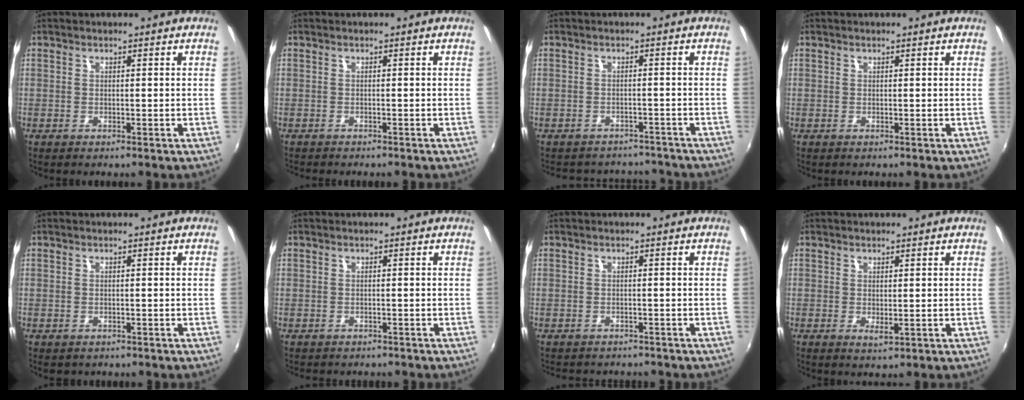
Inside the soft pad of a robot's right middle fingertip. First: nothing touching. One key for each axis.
{"total": 1.8, "fx": -1.7, "fy": 0.4, "fz": 0.4, "tx": -0.017, "ty": -0.010, "tz": -0.027}
{"total": 8.9, "fx": -7.9, "fy": 3.7, "fz": 1.6, "tx": -0.039, "ty": 0.015, "tz": -0.099}
{"total": 0.0}
{"total": 0.9, "fx": -0.5, "fy": 0.7, "fz": 0.2, "tx": -0.007, "ty": -0.003, "tz": -0.006}
{"total": 1.6, "fx": -1.2, "fy": 1.0, "fz": 0.1, "tx": -0.008, "ty": -0.001, "tz": -0.018}
{"total": 2.9, "fx": -2.4, "fy": 1.6, "fz": 0.3, "tx": -0.011, "ty": 0.000, "tz": -0.036}
{"total": 1.2, "fx": 0.2, "fy": 0.4, "fz": 1.1, "tx": -0.019, "ty": -0.004, "tz": 0.003}